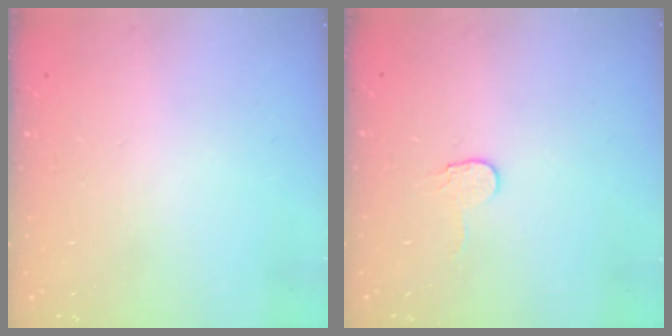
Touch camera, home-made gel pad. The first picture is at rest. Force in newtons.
{"total": 3.2, "press": 3.2, "slide": 0.3}